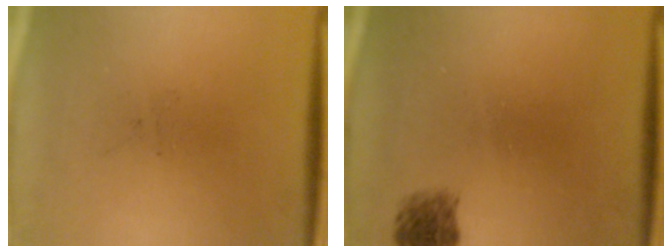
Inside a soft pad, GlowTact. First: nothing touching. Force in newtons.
{"total": 1.9}